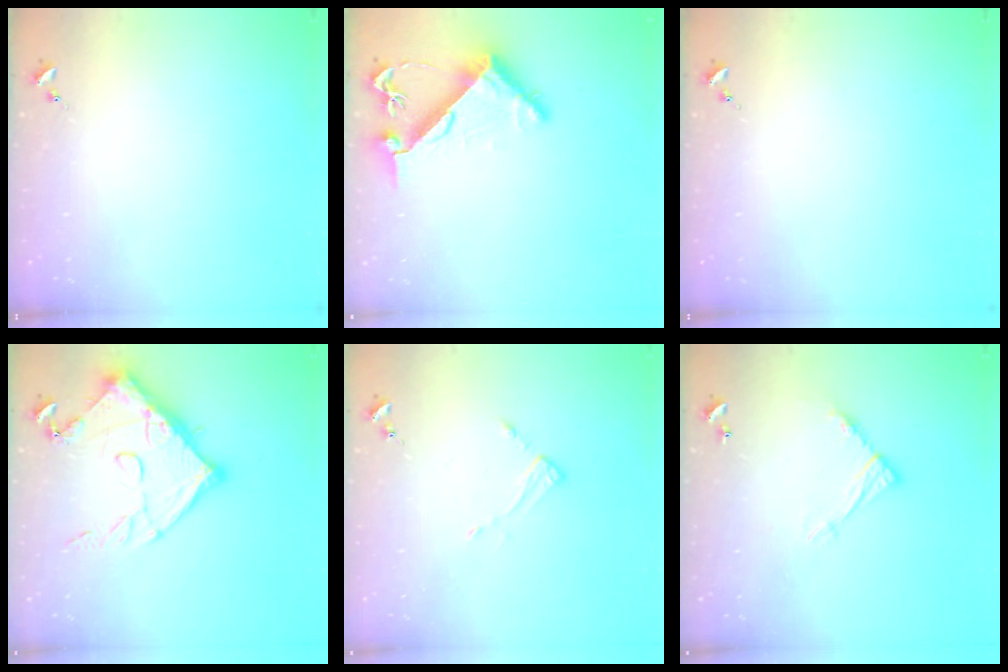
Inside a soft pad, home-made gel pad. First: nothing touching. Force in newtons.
{"total": 7.9, "press": 7.8, "slide": 1.0}
{"total": 0.0}
{"total": 15.4, "press": 15.4, "slide": 0.9}
{"total": 3.3, "press": 3.2, "slide": 0.3}
{"total": 11.1, "press": 11.0, "slide": 0.5}